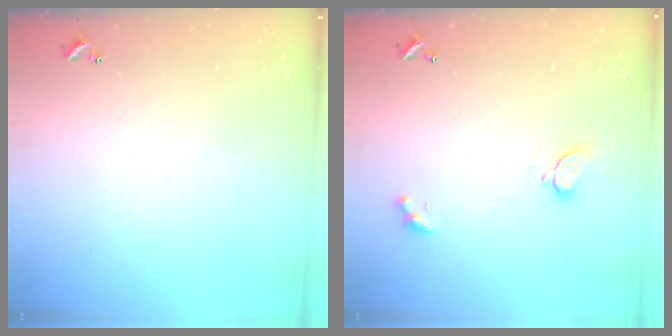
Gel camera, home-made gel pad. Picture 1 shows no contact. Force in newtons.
{"total": 1.7, "press": 1.7, "slide": 0.3}